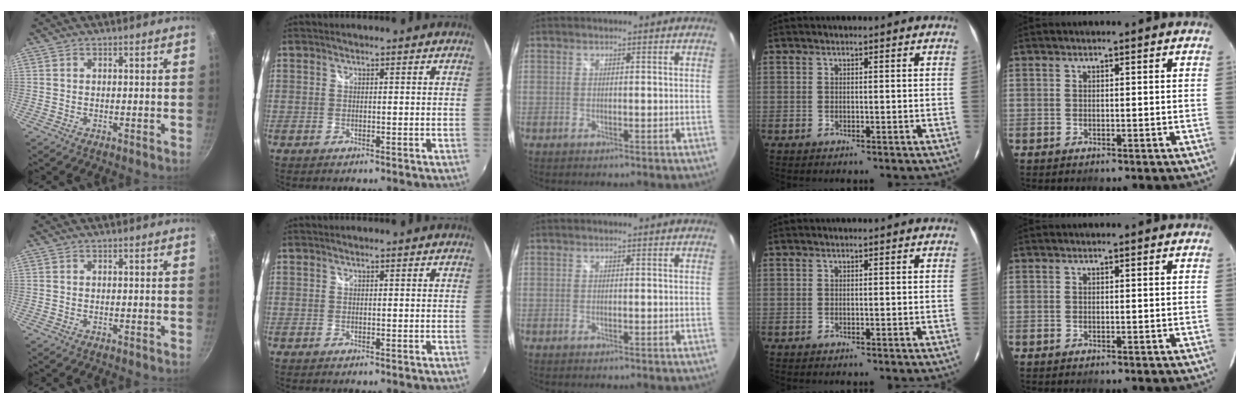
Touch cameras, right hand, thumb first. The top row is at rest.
{}